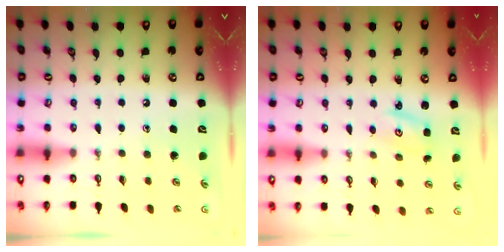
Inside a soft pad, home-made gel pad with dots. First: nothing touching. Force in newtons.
{"total": 1.6, "press": 1.5, "slide": 0.1}